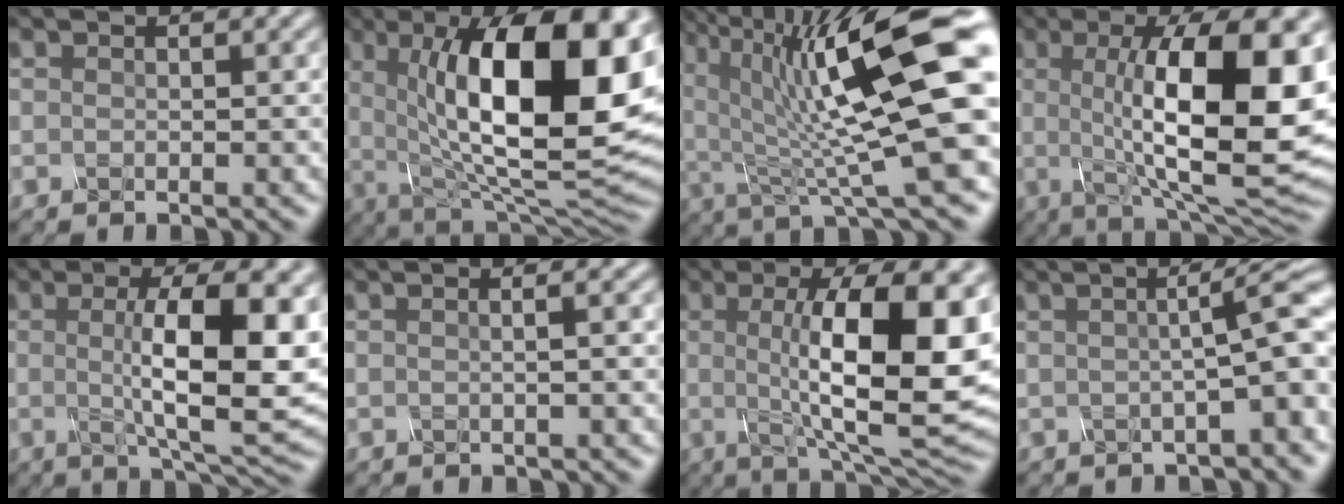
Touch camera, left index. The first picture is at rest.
{"total": 17.6, "force": [3.2, 7.0, 15.8], "torque": [-0.214, 0.003, 0.046]}
{"total": 14.5, "force": [3.1, 3.0, 13.9], "torque": [-0.223, 0.005, 0.053]}
{"total": 15.5, "force": [0.9, 4.7, 14.8], "torque": [-0.194, 0.000, 0.010]}
{"total": 11.2, "force": [0.6, 2.8, 10.8], "torque": [-0.150, -0.003, 0.013]}
{"total": 3.2, "force": [0.8, 1.6, 2.7], "torque": [-0.010, 0.016, -0.023]}
{"total": 14.0, "force": [0.8, 4.0, 13.4], "torque": [-0.174, -0.002, 0.009]}
{"total": 7.9, "force": [0.6, 1.8, 7.7], "torque": [-0.079, 0.024, 0.004]}